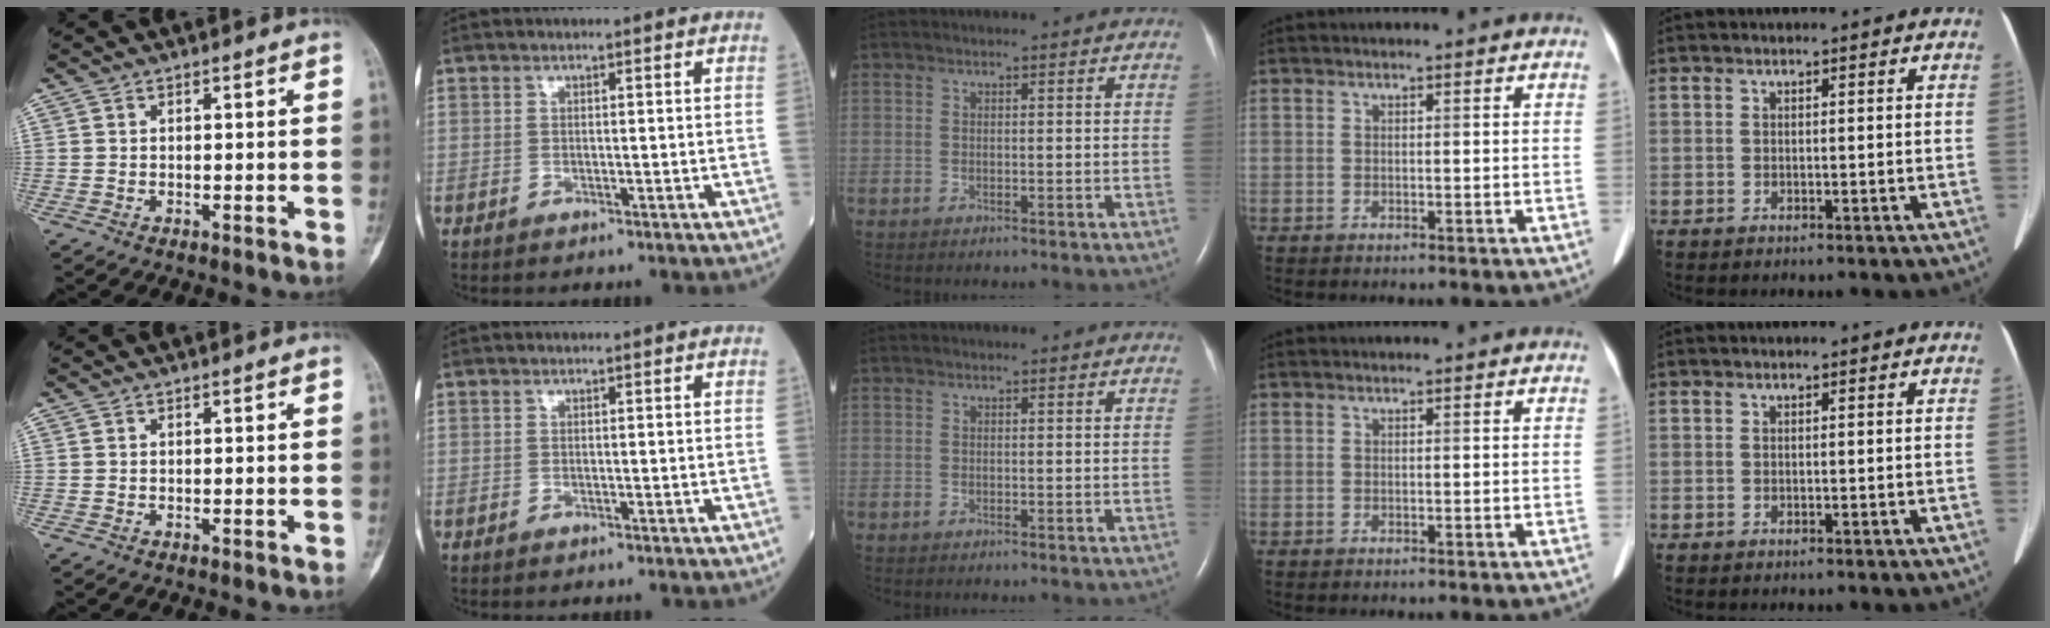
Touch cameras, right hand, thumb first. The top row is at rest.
{}